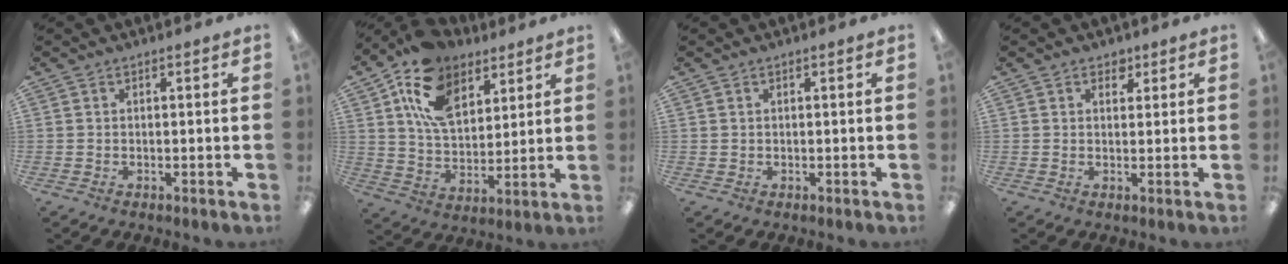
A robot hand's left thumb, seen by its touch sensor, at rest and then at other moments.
{"total": 16.2, "force": [9.3, 10.1, 8.5], "torque": [-0.162, -0.027, 0.178]}
{"total": 0.5, "force": [0.3, 0.4, 0.0], "torque": [0.000, 0.002, 0.005]}
{"total": 2.4, "force": [1.6, 1.6, 0.9], "torque": [0.004, -0.007, 0.023]}